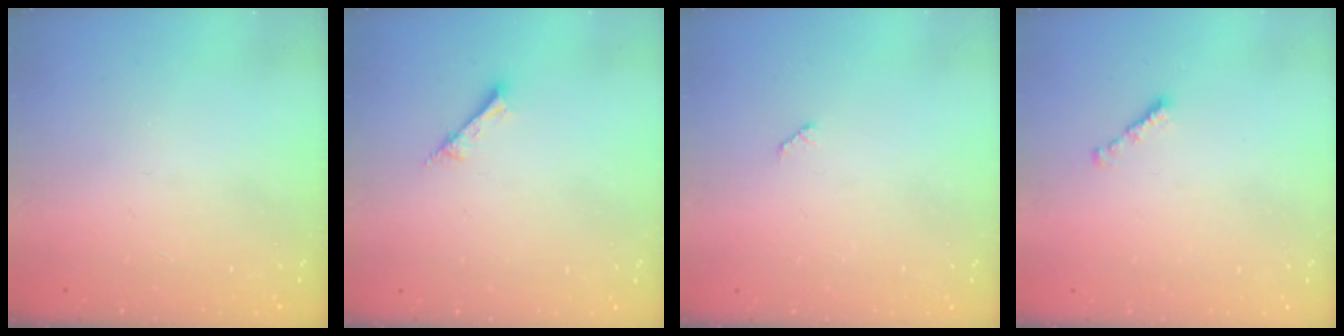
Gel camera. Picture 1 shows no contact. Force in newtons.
{"total": 2.7, "press": 2.7, "slide": 0.2}
{"total": 2.5, "press": 2.4, "slide": 0.4}
{"total": 1.8, "press": 1.7, "slide": 0.6}